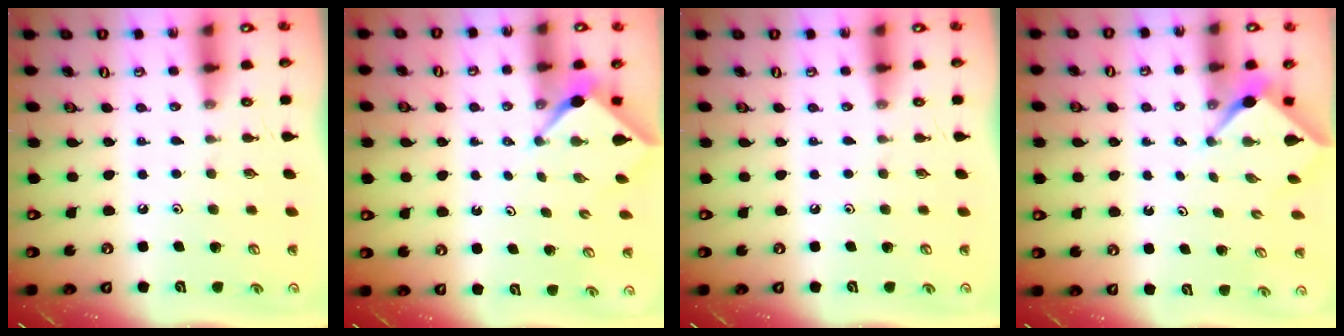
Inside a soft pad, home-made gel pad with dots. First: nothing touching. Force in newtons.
{"total": 2.4, "press": 2.4, "slide": 0.3}
{"total": 0.0}
{"total": 2.5, "press": 2.5, "slide": 0.3}